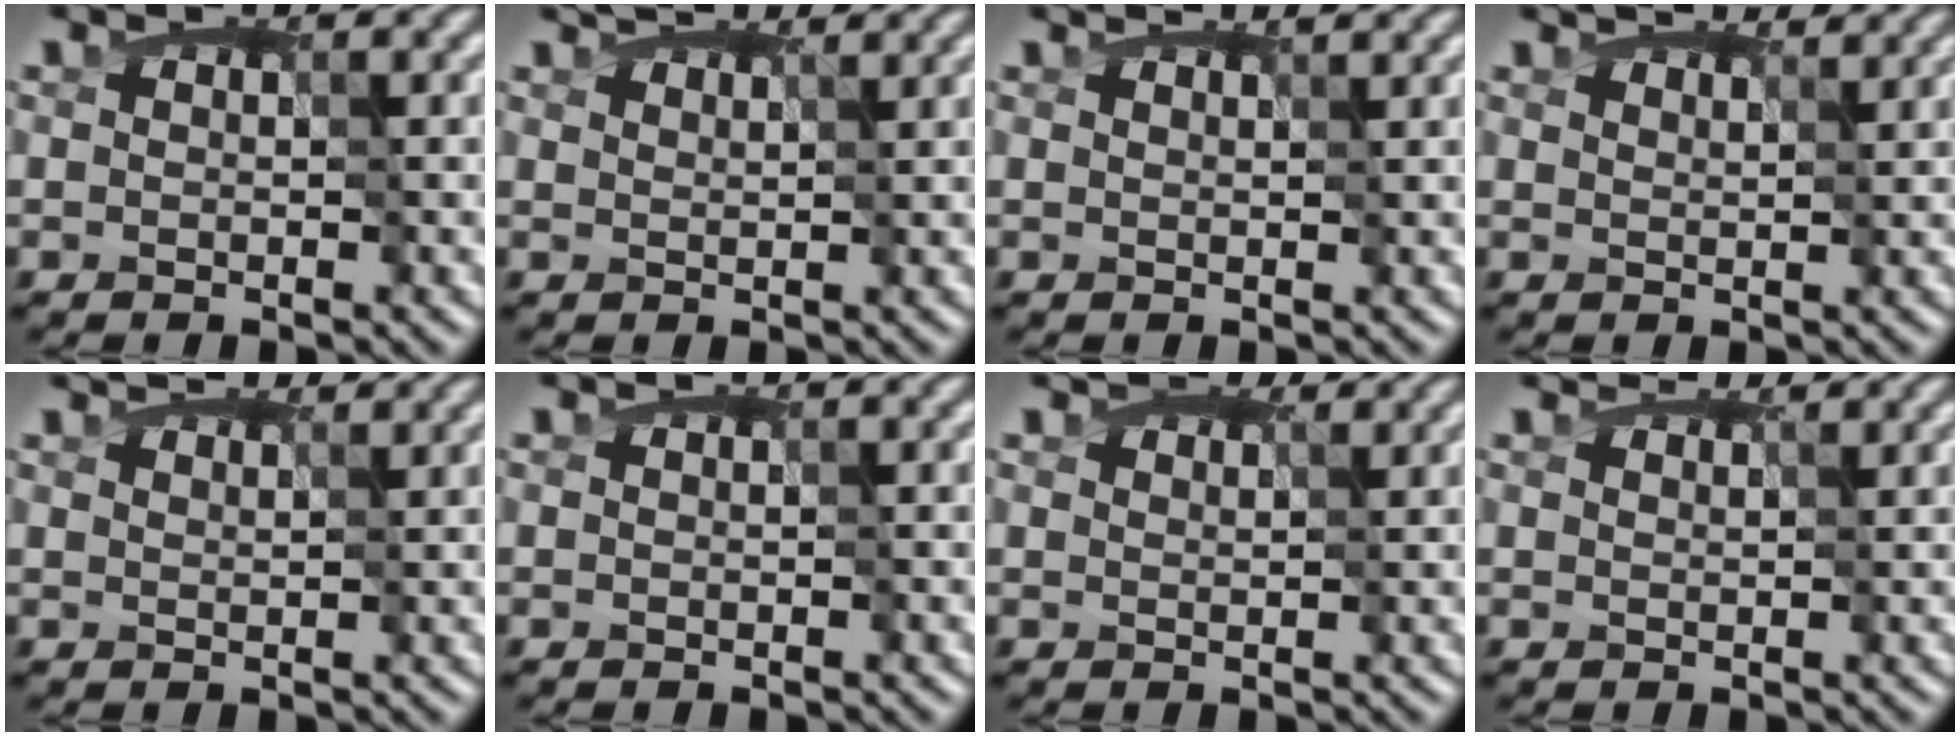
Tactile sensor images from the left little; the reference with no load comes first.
{"total": 4.8, "force": [4.2, 1.3, 2.1], "torque": [-0.050, 0.010, 0.057]}
{"total": 2.8, "force": [2.5, 0.7, 1.2], "torque": [-0.028, 0.010, 0.028]}
{"total": 5.1, "force": [4.3, 1.4, 2.2], "torque": [-0.047, 0.010, 0.053]}
{"total": 4.4, "force": [3.8, 1.2, 1.7], "torque": [-0.045, 0.006, 0.052]}
{"total": 0.0}
{"total": 3.7, "force": [3.3, 1.1, 1.2], "torque": [-0.036, 0.003, 0.048]}
{"total": 2.5, "force": [2.4, 0.3, 0.5], "torque": [-0.024, -0.001, 0.036]}